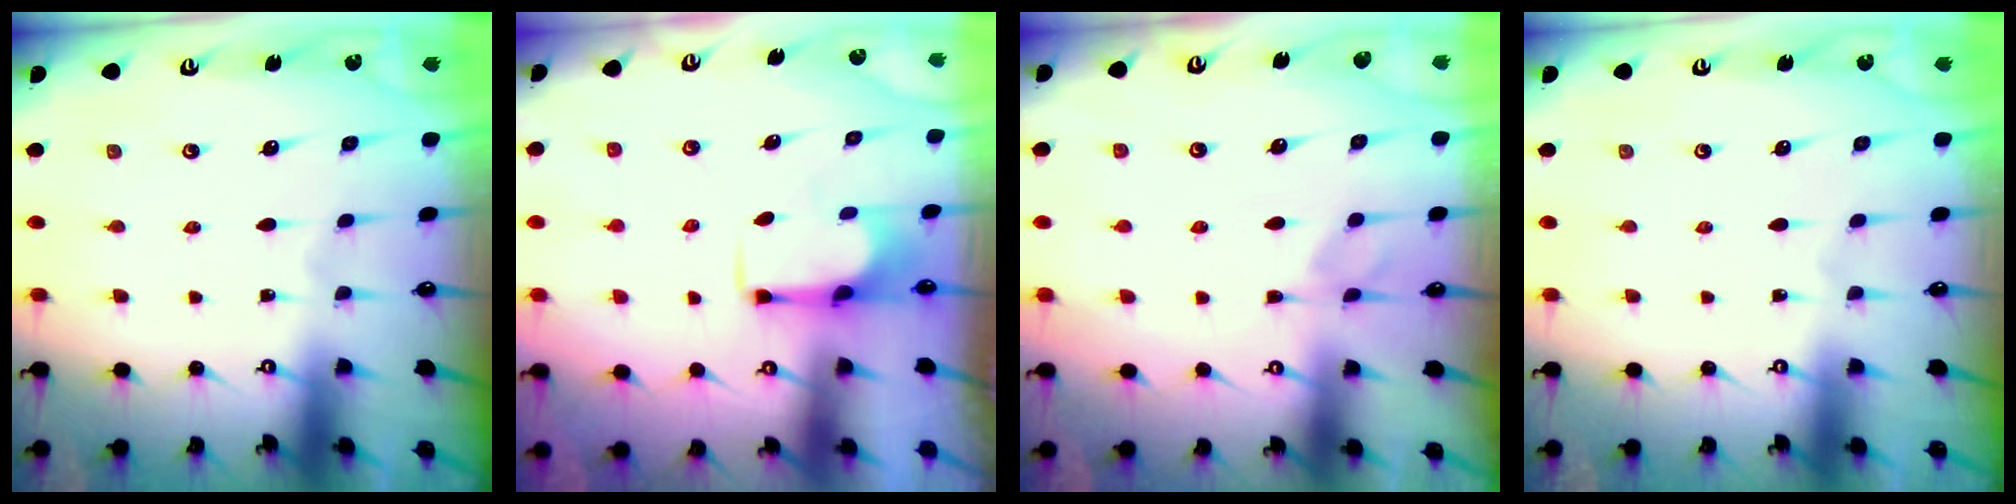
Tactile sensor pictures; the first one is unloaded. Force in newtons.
{"total": 2.7, "press": 2.6, "slide": 0.9}
{"total": 0.9, "press": 0.7, "slide": 0.6}
{"total": 0.0}